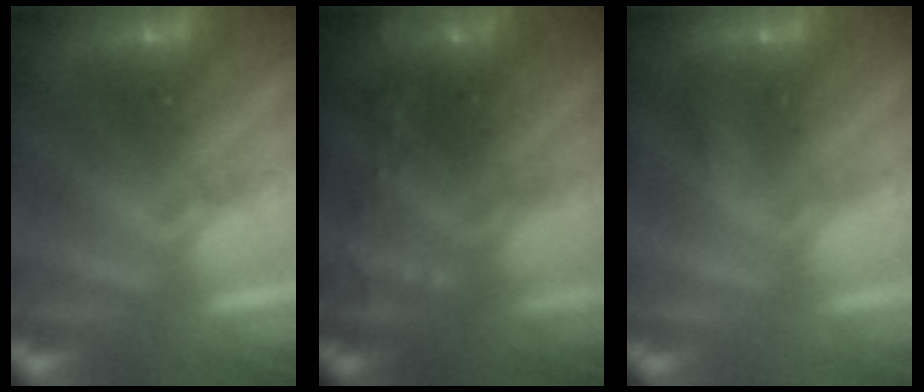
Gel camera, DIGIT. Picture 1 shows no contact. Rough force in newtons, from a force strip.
{"total": 7.0}
{"total": 2.8}